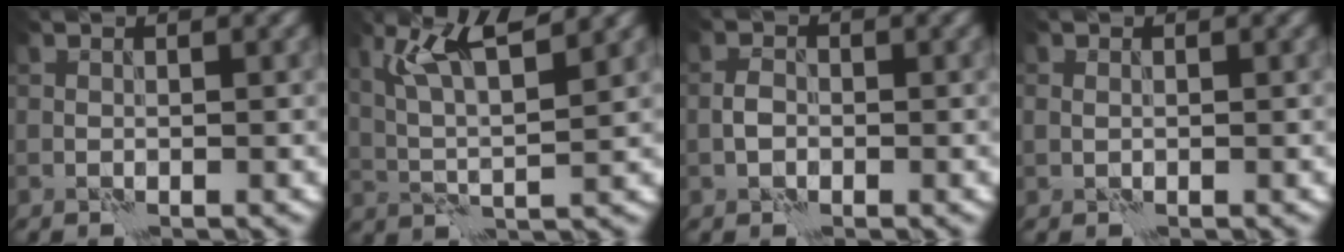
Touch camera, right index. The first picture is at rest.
{"total": 6.0, "force": [3.1, 1.1, 5.0], "torque": [-0.098, 0.004, 0.061]}
{"total": 1.6, "force": [-0.5, 1.1, 1.0], "torque": [-0.017, 0.005, -0.015]}
{"total": 0.7, "force": [0.0, 0.6, 0.4], "torque": [-0.009, 0.001, 0.000]}